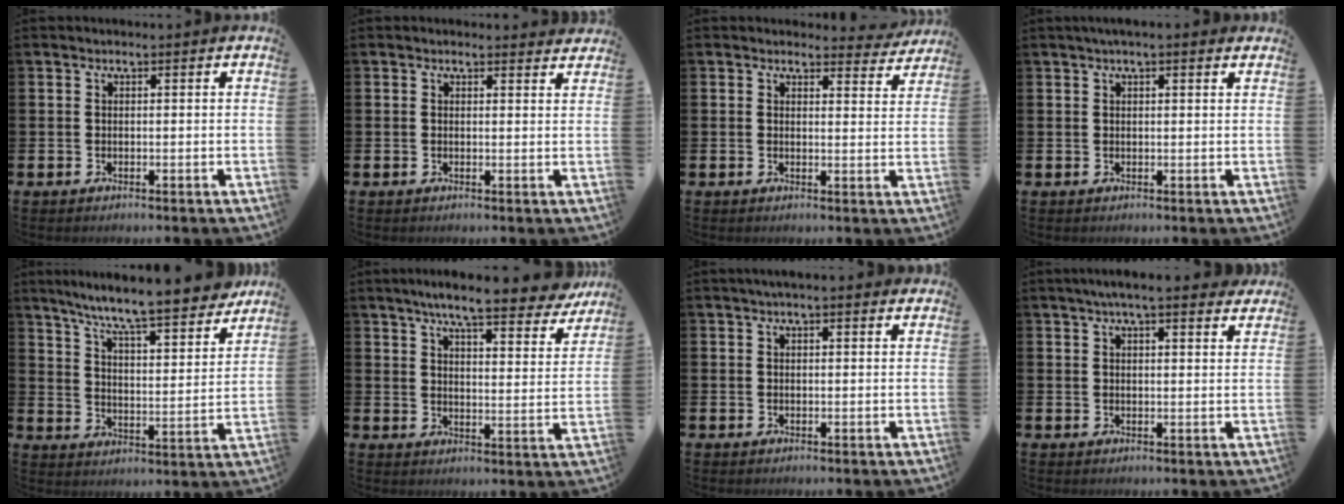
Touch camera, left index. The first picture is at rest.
{"total": 1.2, "force": [1.1, 0.4, 0.1], "torque": [0.008, -0.003, 0.018]}
{"total": 2.6, "force": [2.5, 0.7, 0.2], "torque": [0.008, -0.017, 0.038]}
{"total": 1.7, "force": [1.4, 0.1, 1.0], "torque": [-0.009, -0.002, 0.021]}
{"total": 9.5, "force": [8.8, 0.2, 3.6], "torque": [-0.096, -0.063, 0.147]}
{"total": 8.2, "force": [7.4, 0.9, 3.5], "torque": [-0.071, -0.043, 0.124]}
{"total": 1.9, "force": [1.6, 0.2, 0.9], "torque": [-0.008, -0.002, 0.026]}
{"total": 4.7, "force": [4.1, 0.4, 2.2], "torque": [-0.039, -0.012, 0.070]}